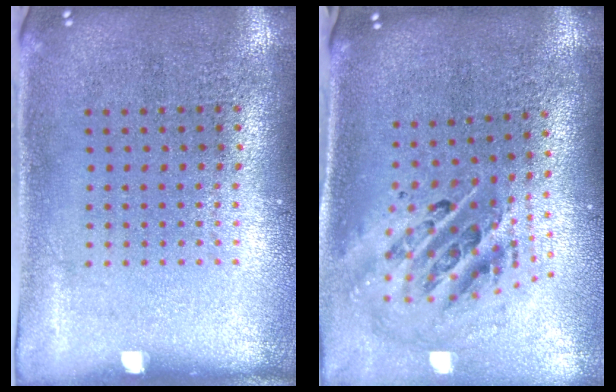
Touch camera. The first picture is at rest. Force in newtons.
{"total": 1.9, "press": 1.5, "slide": 1.2}